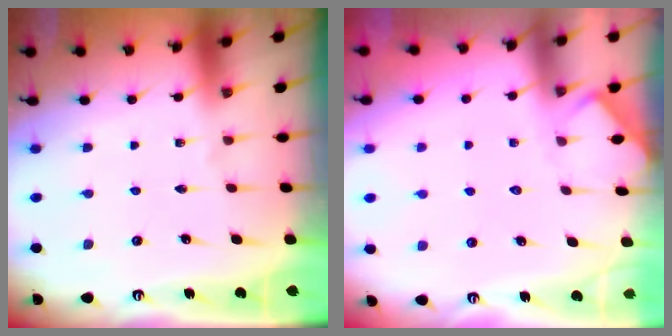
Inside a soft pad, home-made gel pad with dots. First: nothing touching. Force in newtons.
{"total": 4.3, "press": 4.3, "slide": 0.3}